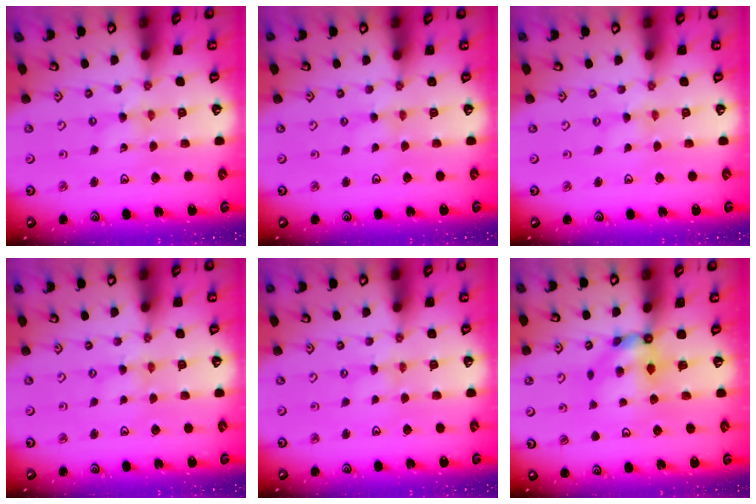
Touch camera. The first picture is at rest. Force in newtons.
{"total": 0.9, "press": 0.8, "slide": 0.2}
{"total": 0.0}
{"total": 0.6, "press": 0.6, "slide": 0.2}
{"total": 2.5, "press": 2.5, "slide": 0.4}
{"total": 6.8, "press": 6.8, "slide": 0.4}